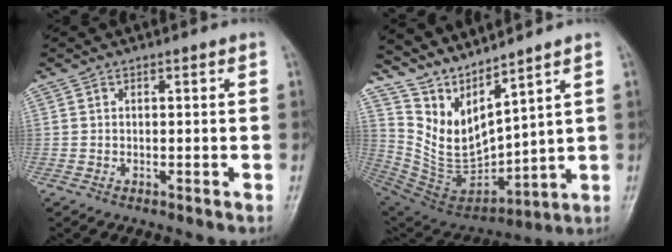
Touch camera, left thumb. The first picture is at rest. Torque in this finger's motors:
{"motor_torque": [0.44, 0.04, -0.03, -0.58, 0.17]}